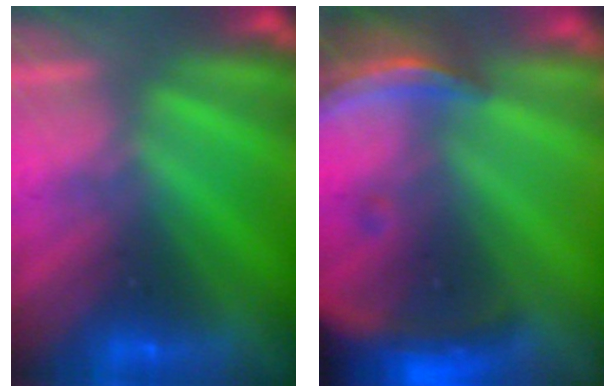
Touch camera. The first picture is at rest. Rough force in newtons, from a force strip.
{"total": 9.1}